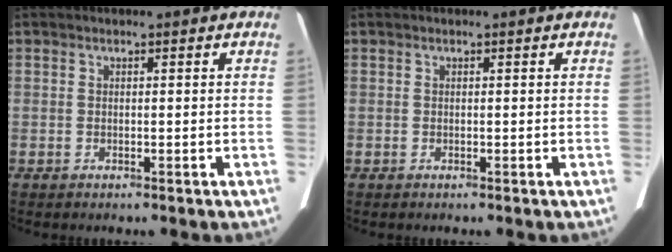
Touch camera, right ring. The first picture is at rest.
{"total": 0.0}